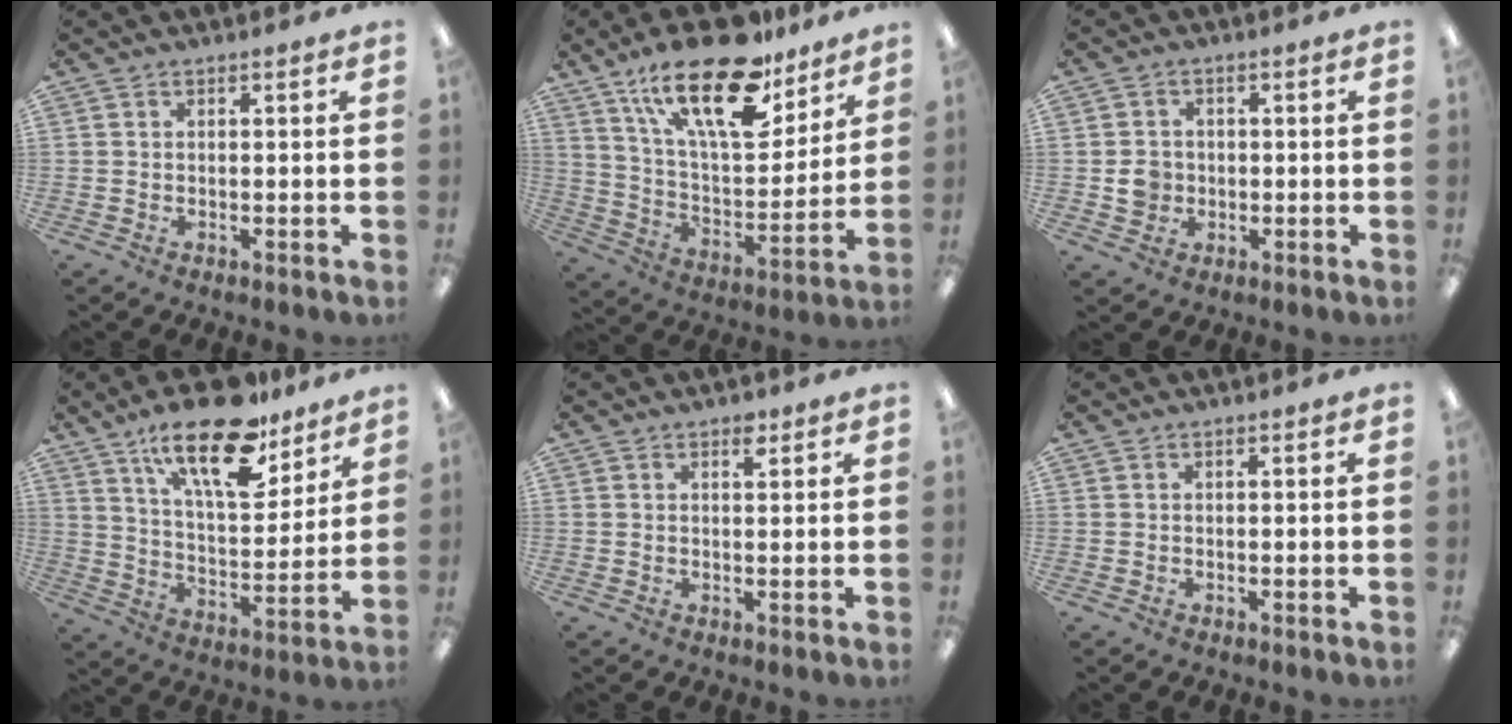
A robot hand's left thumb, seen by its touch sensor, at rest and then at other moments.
{"total": 24.4, "force": [15.8, 10.0, 15.7], "torque": [-0.272, -0.087, 0.271]}
{"total": 4.1, "force": [-0.4, 3.8, 1.5], "torque": [-0.013, 0.002, -0.010]}
{"total": 20.9, "force": [14.0, 8.4, 13.0], "torque": [-0.208, -0.075, 0.236]}
{"total": 2.1, "force": [1.5, 1.0, 1.2], "torque": [-0.001, -0.009, 0.021]}
{"total": 0.0}